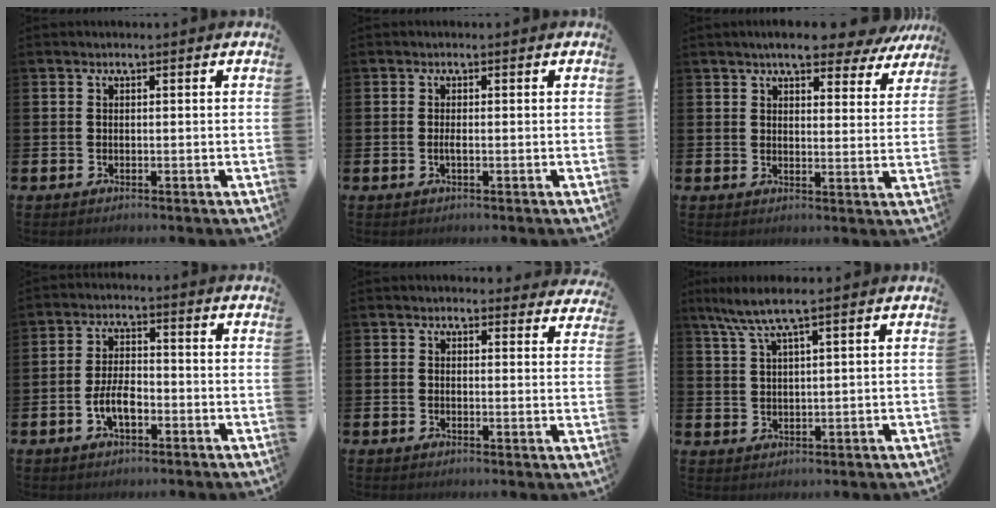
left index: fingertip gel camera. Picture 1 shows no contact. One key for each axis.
{"total": 0.8, "fx": -0.2, "fy": 0.2, "fz": 0.8, "tx": -0.022, "ty": 0.002, "tz": -0.003}
{"total": 7.2, "fx": 6.4, "fy": 1.7, "fz": 2.8, "tx": -0.062, "ty": -0.024, "tz": 0.114}
{"total": 4.5, "fx": -1.6, "fy": 2.2, "fz": 3.6, "tx": -0.070, "ty": 0.007, "tz": -0.032}
{"total": 2.5, "fx": 2.4, "fy": 0.5, "fz": 0.0, "tx": 0.009, "ty": -0.014, "tz": 0.042}
{"total": 6.0, "fx": 4.4, "fy": 0.5, "fz": 4.0, "tx": -0.091, "ty": -0.004, "tz": 0.078}